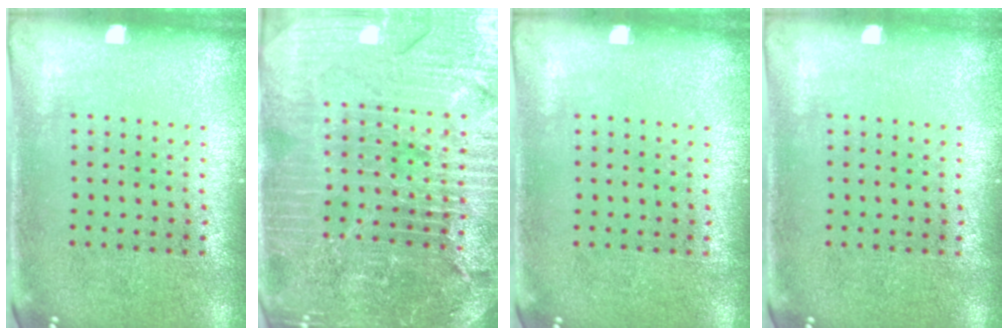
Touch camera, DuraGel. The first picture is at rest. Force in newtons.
{"total": 5.4, "press": 4.9, "slide": 2.3}
{"total": 0.0}
{"total": 0.0}